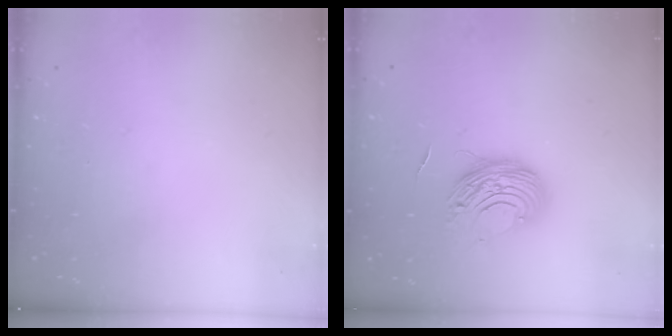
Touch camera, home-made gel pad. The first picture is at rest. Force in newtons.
{"total": 10.5, "press": 10.5, "slide": 0.9}